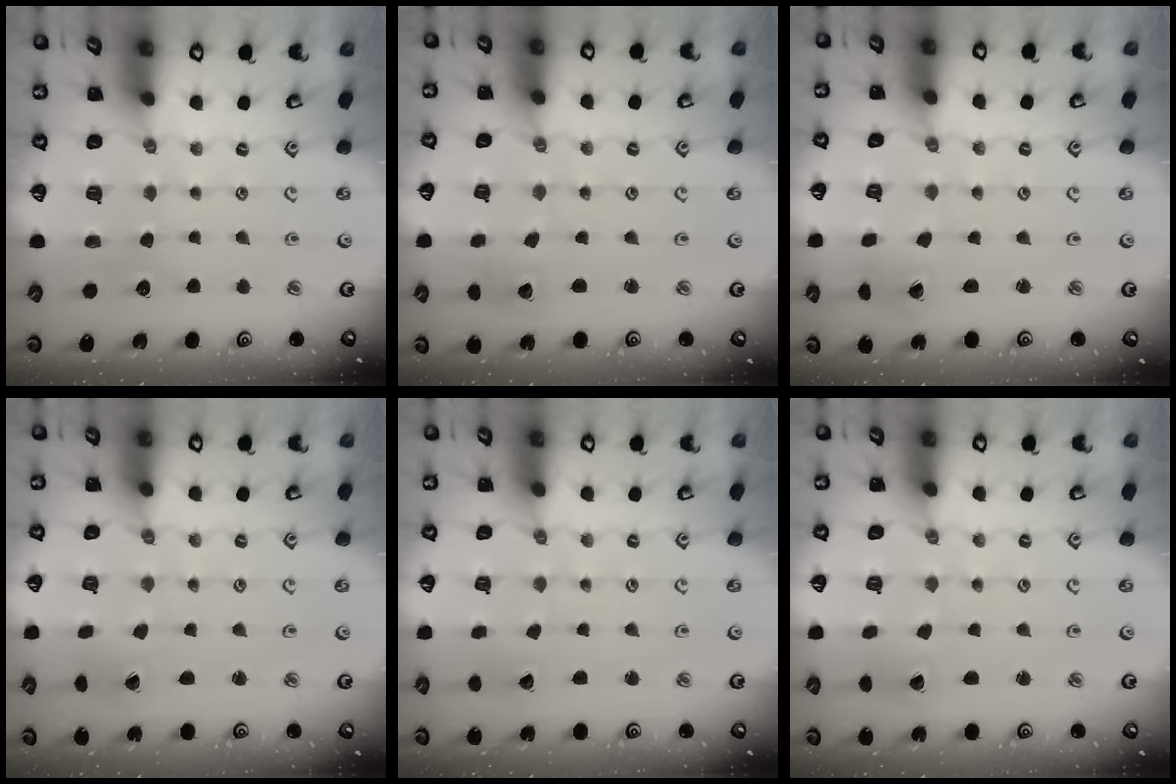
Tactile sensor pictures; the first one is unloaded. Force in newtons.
{"total": 2.1, "press": 2.1, "slide": 0.2}
{"total": 1.3, "press": 1.3, "slide": 0.3}
{"total": 0.0}
{"total": 0.5, "press": 0.5, "slide": 0.0}
{"total": 2.4, "press": 2.4, "slide": 0.2}